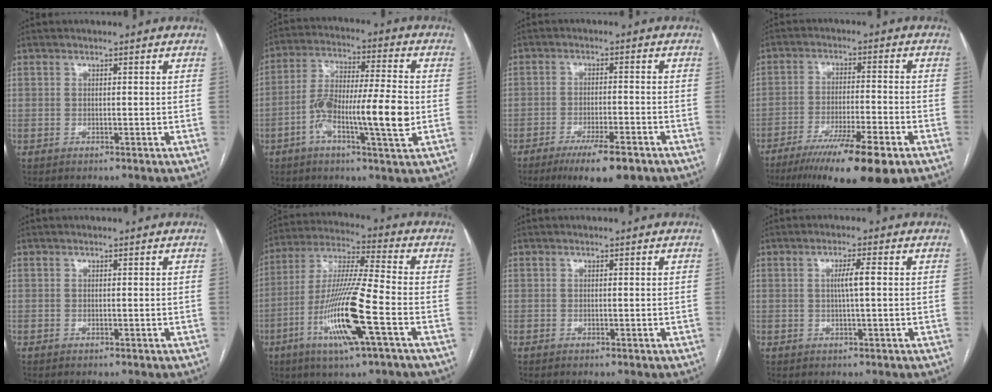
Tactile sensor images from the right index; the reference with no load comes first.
{"total": 6.7, "force": [-1.6, 1.4, 6.4], "torque": [-0.125, 0.013, -0.035]}
{"total": 8.6, "force": [-5.9, 1.5, 6.1], "torque": [-0.095, -0.014, -0.091]}
{"total": 14.6, "force": [-9.7, 1.2, 10.8], "torque": [-0.161, -0.034, -0.156]}
{"total": 0.0}
{"total": 15.8, "force": [-5.7, 0.3, 14.8], "torque": [-0.298, -0.016, -0.109]}
{"total": 0.0}
{"total": 3.0, "force": [0.3, 0.0, 3.0], "torque": [-0.056, 0.000, 0.005]}